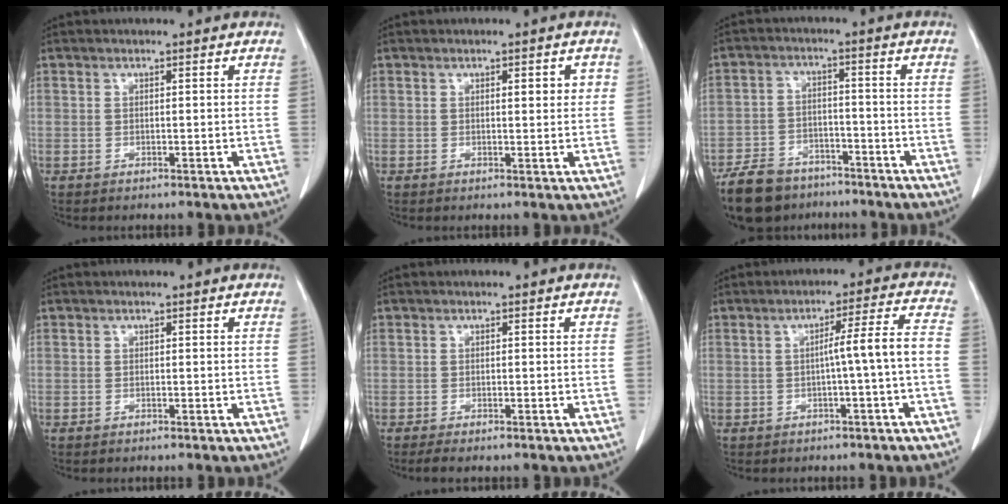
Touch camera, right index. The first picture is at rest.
{"total": 2.5, "force": [0.7, 0.8, 2.2], "torque": [-0.029, 0.002, 0.011]}
{"total": 10.8, "force": [-8.4, 5.7, 3.5], "torque": [-0.072, -0.002, -0.136]}
{"total": 0.0}
{"total": 2.6, "force": [-2.1, 0.4, 1.4], "torque": [-0.020, -0.006, -0.027]}
{"total": 5.3, "force": [-1.3, -1.0, 5.1], "torque": [-0.075, 0.014, -0.017]}